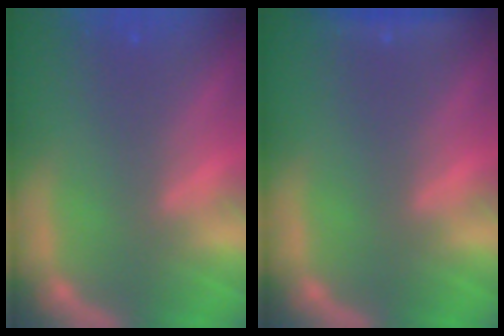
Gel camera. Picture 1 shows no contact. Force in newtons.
{"total": 1.9}